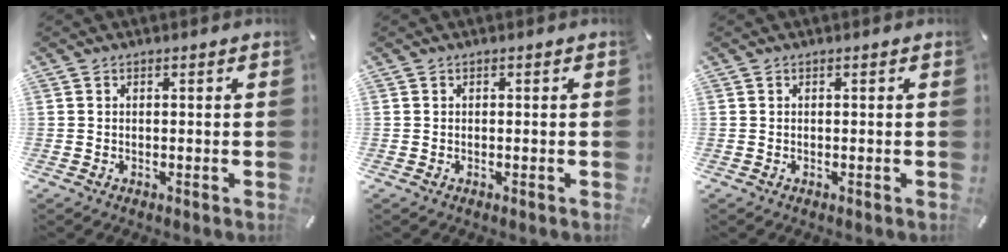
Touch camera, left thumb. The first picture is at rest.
{"total": 0.0}
{"total": 0.0}